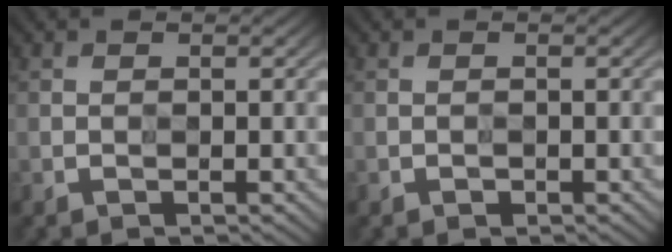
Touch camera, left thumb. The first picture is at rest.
{"total": 0.9, "force": [-0.6, 0.4, 0.5], "torque": [-0.006, 0.001, -0.011]}